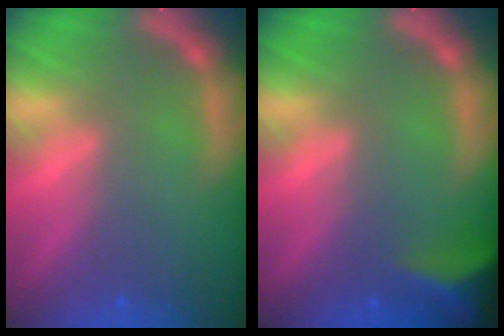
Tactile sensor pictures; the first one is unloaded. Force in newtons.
{"total": 6.0}